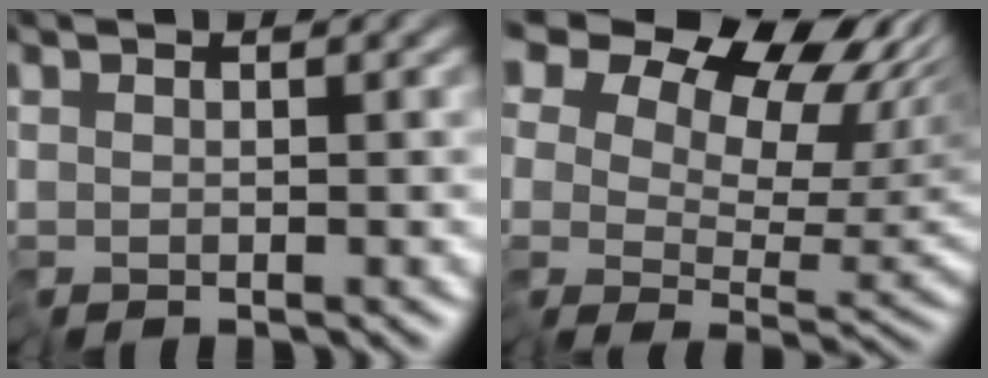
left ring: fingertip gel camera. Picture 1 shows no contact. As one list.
[{"total": 13.2, "force": [7.9, 7.4, 7.6], "torque": [-0.136, 0.032, 0.127]}]